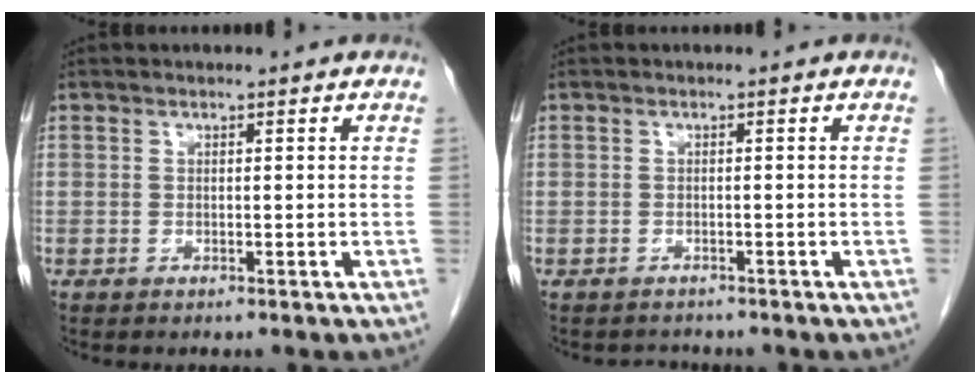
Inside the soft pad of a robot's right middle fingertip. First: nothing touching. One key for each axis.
{"total": 1.4, "fx": -1.3, "fy": 0.5, "fz": -0.4, "tx": 0.002, "ty": -0.004, "tz": -0.021}